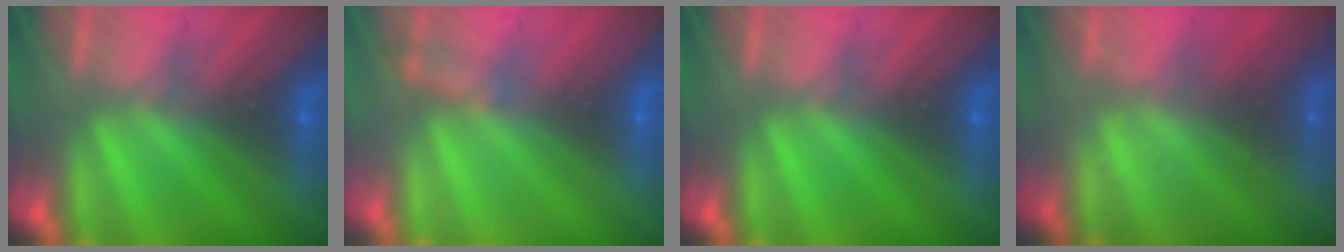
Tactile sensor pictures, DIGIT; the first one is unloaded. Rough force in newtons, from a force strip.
{"total": 2.2}
{"total": 0.0}
{"total": 2.3}